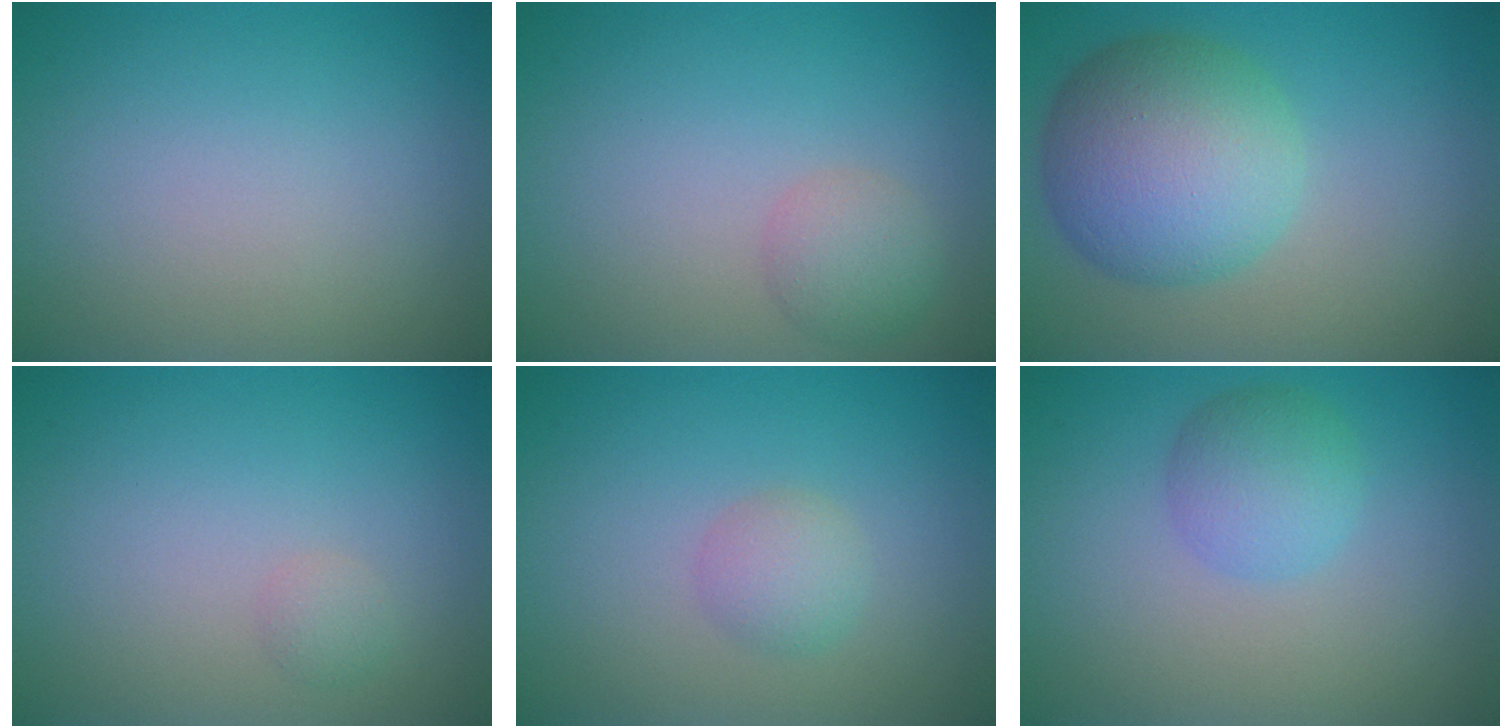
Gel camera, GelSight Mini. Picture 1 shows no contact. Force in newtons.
{"total": 2.2, "press": 2.2, "slide": 0.1}
{"total": 8.4, "press": 8.4, "slide": 0.3}
{"total": 0.8, "press": 0.8, "slide": 0.0}
{"total": 1.7, "press": 1.7, "slide": 0.1}
{"total": 2.9, "press": 2.9, "slide": 0.0}